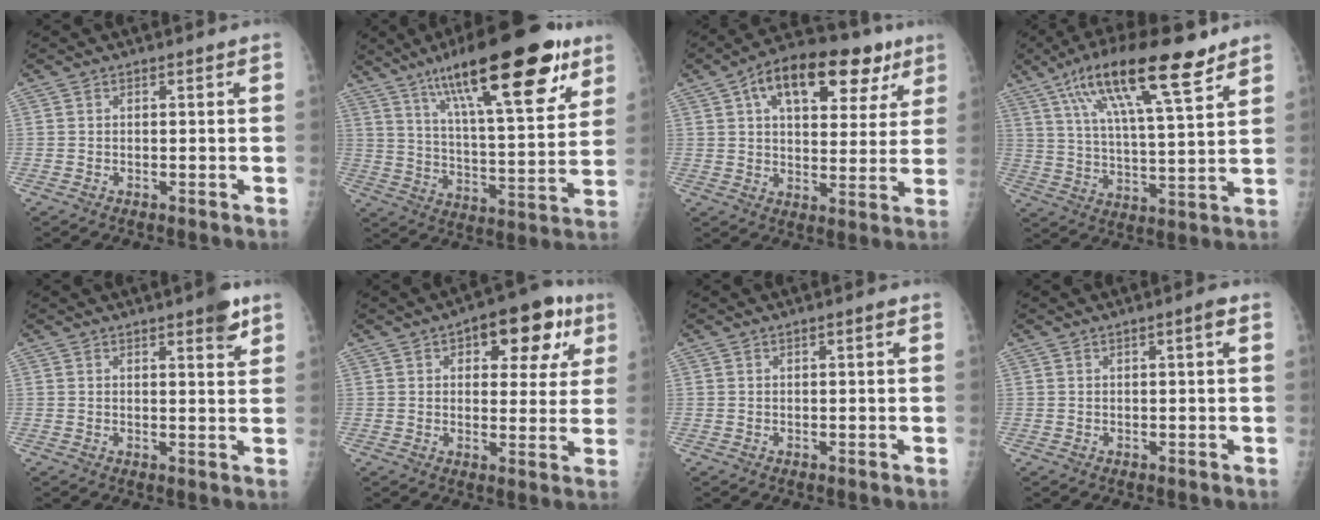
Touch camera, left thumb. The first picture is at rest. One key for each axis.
{"total": 26.3, "fx": 15.2, "fy": 7.2, "fz": 20.2, "tx": -0.295, "ty": -0.038, "tz": 0.243}
{"total": 19.5, "fx": 9.2, "fy": 10.4, "fz": 13.7, "tx": -0.166, "ty": 0.009, "tz": 0.135}
{"total": 18.8, "fx": 11.3, "fy": 4.4, "fz": 14.3, "tx": -0.235, "ty": -0.026, "tz": 0.198}
{"total": 4.5, "fx": 2.8, "fy": 1.2, "fz": 3.4, "tx": -0.037, "ty": -0.014, "tz": 0.032}
{"total": 13.7, "fx": 6.0, "fy": 7.0, "fz": 10.0, "tx": -0.076, "ty": 0.001, "tz": 0.073}
{"total": 1.1, "fx": 0.3, "fy": 0.2, "fz": 1.0, "tx": -0.019, "ty": 0.002, "tz": 0.005}
{"total": 1.9, "fx": 0.6, "fy": 0.2, "fz": 1.8, "tx": -0.031, "ty": 0.003, "tz": 0.008}